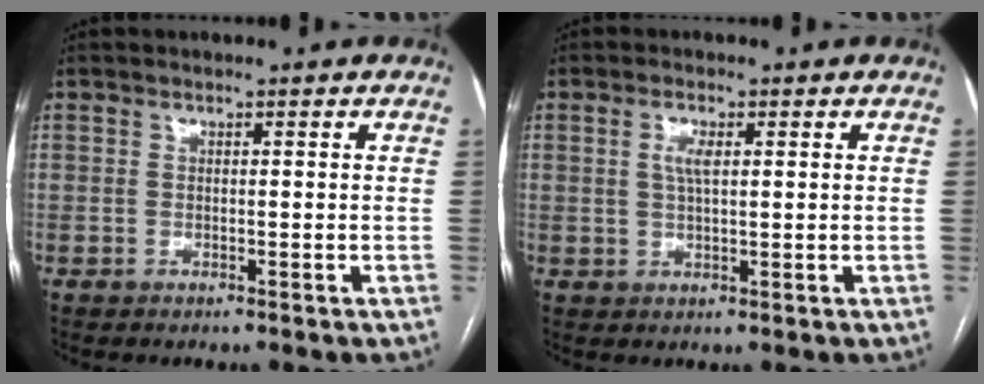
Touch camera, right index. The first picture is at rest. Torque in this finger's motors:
{"motor_torque": [0.12, -0.09, 0.17, 0.03]}